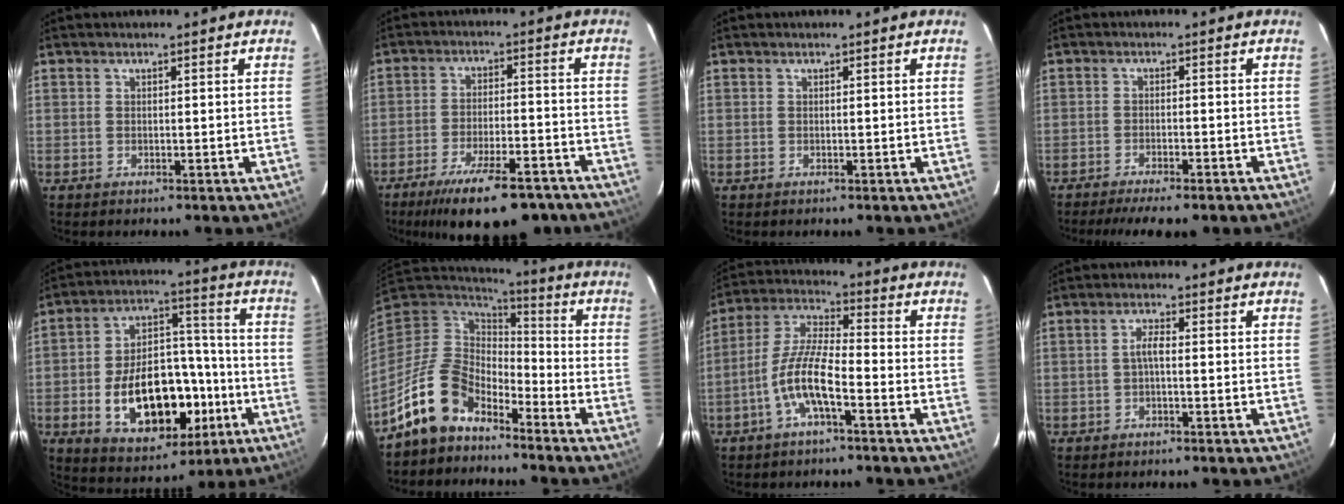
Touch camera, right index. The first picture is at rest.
{"total": 18.1, "force": [-13.7, 5.3, 10.5], "torque": [-0.190, -0.027, -0.197]}
{"total": 0.0}
{"total": 9.2, "force": [-7.7, 1.7, 4.9], "torque": [-0.107, -0.023, -0.116]}
{"total": 21.0, "force": [-6.6, 12.2, 15.7], "torque": [-0.296, 0.030, -0.079]}
{"total": 12.2, "force": [-8.9, 6.5, 5.2], "torque": [-0.117, 0.014, -0.163]}
{"total": 9.4, "force": [-4.3, 1.9, 8.2], "torque": [-0.179, 0.007, -0.084]}
{"total": 2.0, "force": [-0.5, 0.4, 1.9], "torque": [-0.039, 0.007, -0.011]}